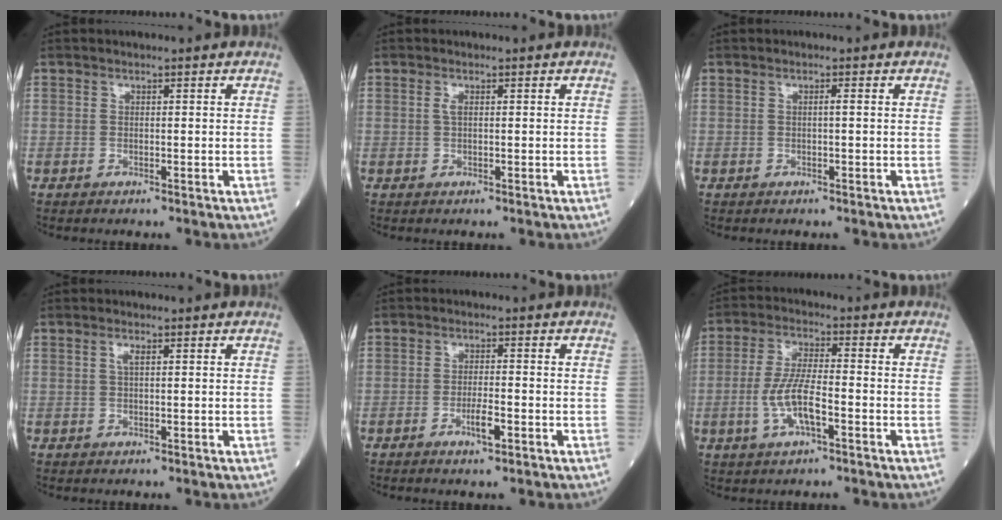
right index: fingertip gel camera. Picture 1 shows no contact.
{"total": 0.9, "force": [0.2, 0.3, 0.8], "torque": [-0.020, 0.000, 0.002]}
{"total": 0.5, "force": [0.0, -0.1, 0.5], "torque": [-0.007, 0.001, 0.000]}
{"total": 1.1, "force": [0.4, 0.2, 1.0], "torque": [-0.024, 0.002, 0.006]}
{"total": 3.1, "force": [-1.5, 0.4, 2.7], "torque": [-0.048, -0.001, -0.028]}
{"total": 7.3, "force": [-2.3, 1.7, 6.7], "torque": [-0.142, 0.001, -0.046]}